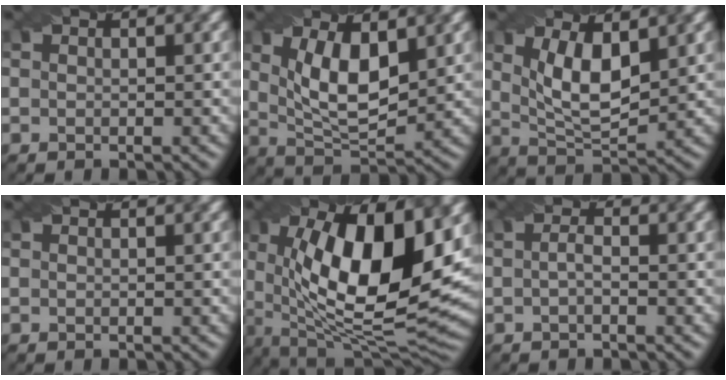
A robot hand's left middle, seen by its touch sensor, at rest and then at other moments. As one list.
[{"total": 6.8, "force": [1.9, 2.9, 5.8], "torque": [-0.113, -0.004, 0.039]}, {"total": 6.1, "force": [1.8, 2.5, 5.2], "torque": [-0.106, -0.006, 0.040]}, {"total": 0.0}, {"total": 14.9, "force": [2.6, 5.8, 13.5], "torque": [-0.216, -0.009, 0.037]}, {"total": 1.0, "force": [-0.4, 0.3, 0.9], "torque": [-0.022, 0.001, -0.007]}]